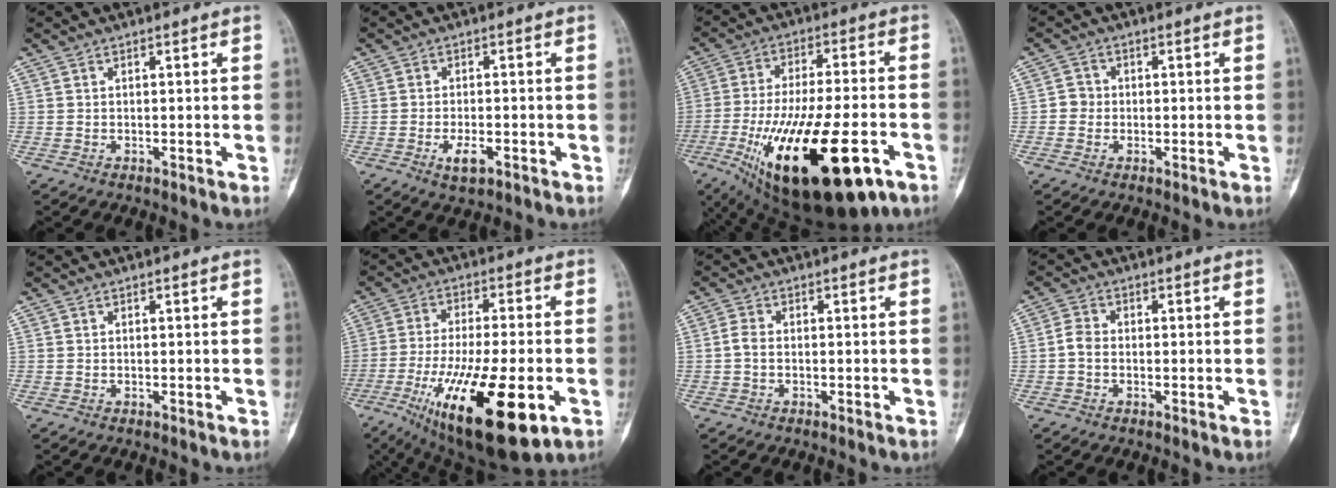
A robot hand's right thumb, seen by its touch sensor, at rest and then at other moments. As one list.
[{"total": 3.9, "force": [-1.6, 1.7, 3.1], "torque": [-0.052, 0.003, -0.024]}, {"total": 27.4, "force": [-10.4, 10.0, 23.2], "torque": [-0.405, 0.005, -0.151]}, {"total": 2.4, "force": [-0.4, 2.3, 0.6], "torque": [0.004, 0.009, -0.013]}, {"total": 0.0}, {"total": 23.4, "force": [-8.4, 7.6, 20.5], "torque": [-0.364, -0.015, -0.121]}, {"total": 2.2, "force": [-0.6, 1.4, 1.6], "torque": [-0.034, 0.006, -0.018]}, {"total": 2.8, "force": [-0.8, 2.1, 1.8], "torque": [-0.032, 0.008, -0.024]}]